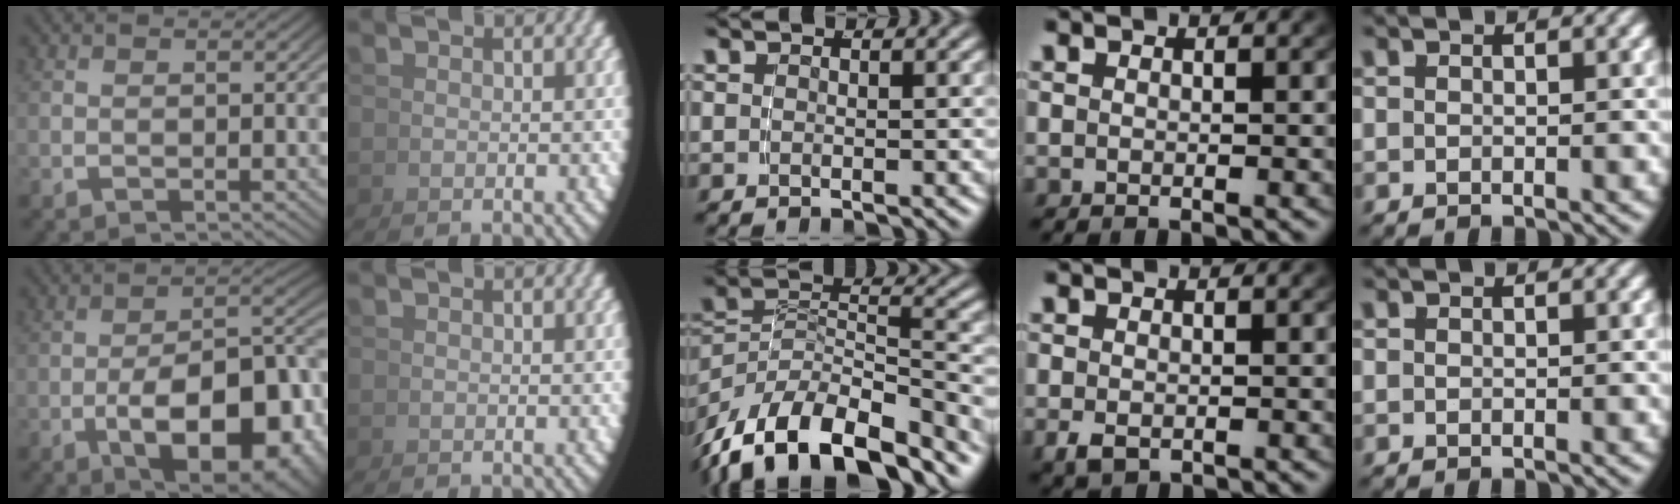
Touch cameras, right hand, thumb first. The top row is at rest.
{"thumb": {"total": 15.0, "force": [-3.9, 8.6, 11.7], "torque": [-0.198, -0.058, -0.029]}, "middle": {"total": 14.4, "force": [-8.7, 8.6, 7.5], "torque": [-0.145, -0.043, -0.124]}, "ring": {"total": 1.9, "force": [-1.0, 1.2, 1.1], "torque": [-0.035, -0.020, -0.003]}}